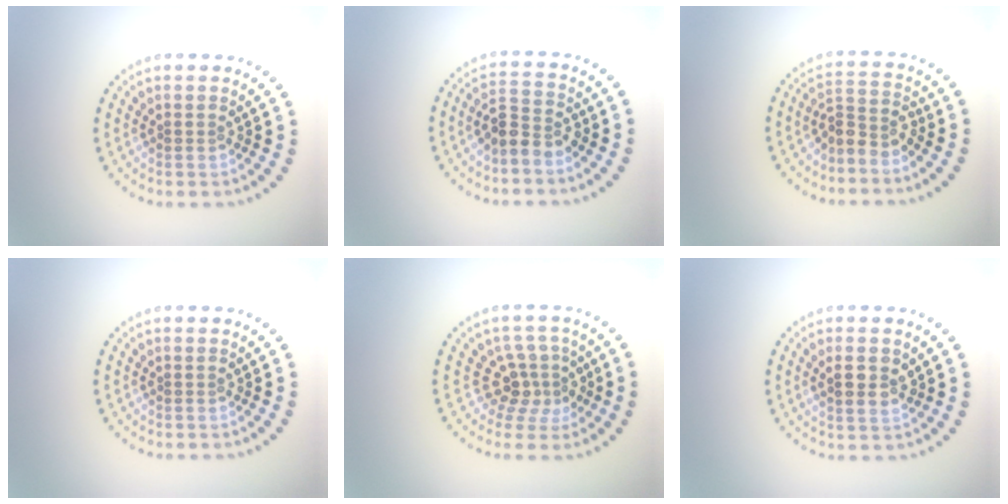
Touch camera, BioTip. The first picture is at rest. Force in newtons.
{"total": 2.8, "press": 2.5, "slide": 1.2}
{"total": 2.6, "press": 1.8, "slide": 1.8}
{"total": 0.0}
{"total": 3.1, "press": 2.2, "slide": 2.1}
{"total": 2.5, "press": 2.5, "slide": 0.6}